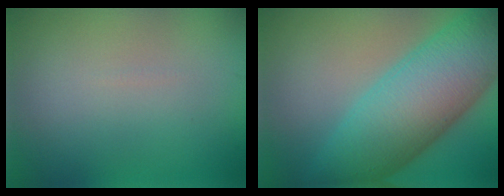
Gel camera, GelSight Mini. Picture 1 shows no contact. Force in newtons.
{"total": 10.6, "press": 10.6, "slide": 0.1}